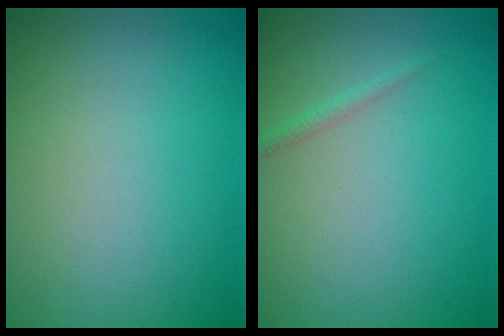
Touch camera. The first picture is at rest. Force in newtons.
{"total": 0.8, "press": 0.8, "slide": 0.1}